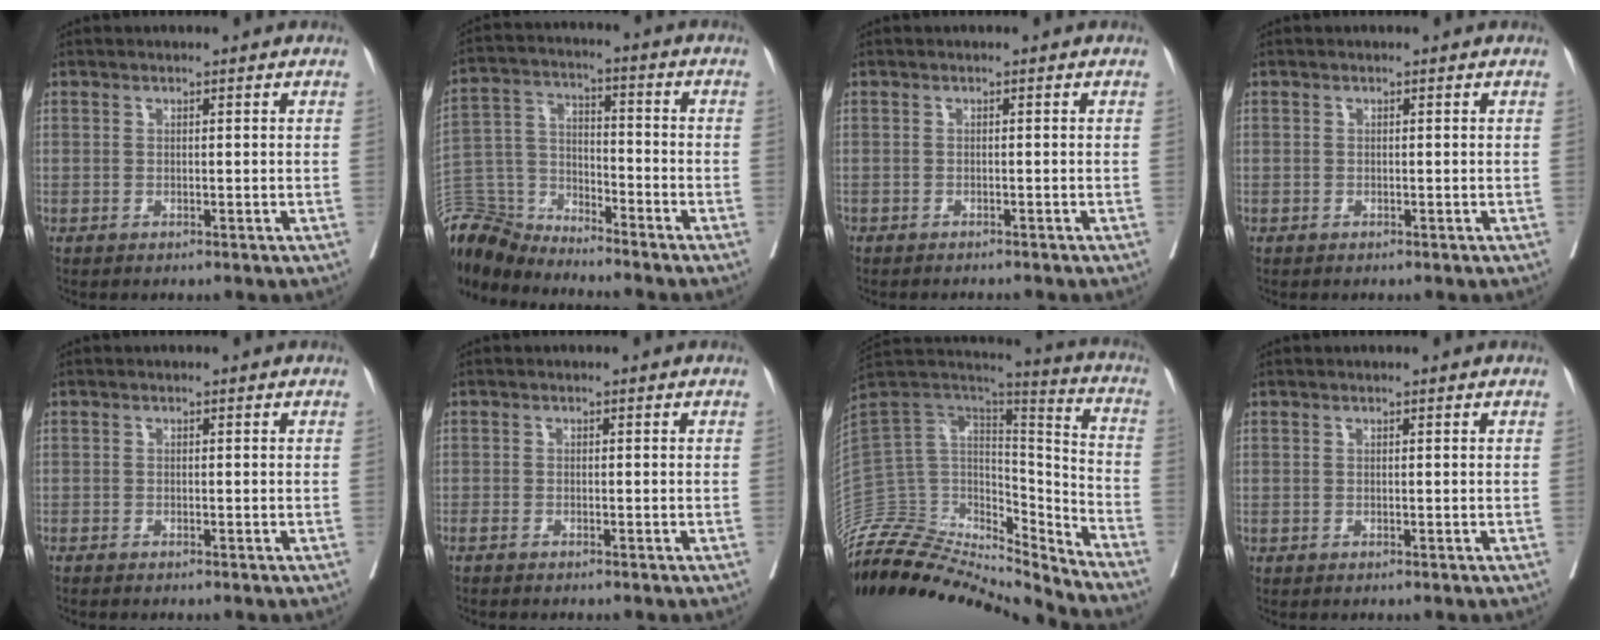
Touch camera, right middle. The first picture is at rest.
{"total": 10.2, "force": [-10.1, 1.2, -0.3], "torque": [-0.001, 0.021, -0.203]}
{"total": 2.0, "force": [-2.0, 0.1, 0.4], "torque": [-0.005, -0.003, -0.027]}
{"total": 0.8, "force": [-0.2, 0.8, -0.1], "torque": [0.005, 0.006, -0.007]}
{"total": 0.9, "force": [-0.8, -0.1, 0.3], "torque": [-0.010, -0.003, -0.015]}
{"total": 1.7, "force": [-1.4, -0.1, 0.8], "torque": [-0.017, -0.002, -0.021]}
{"total": 29.1, "force": [-26.3, 7.4, 9.8], "torque": [-0.226, 0.031, -0.421]}
{"total": 0.0}